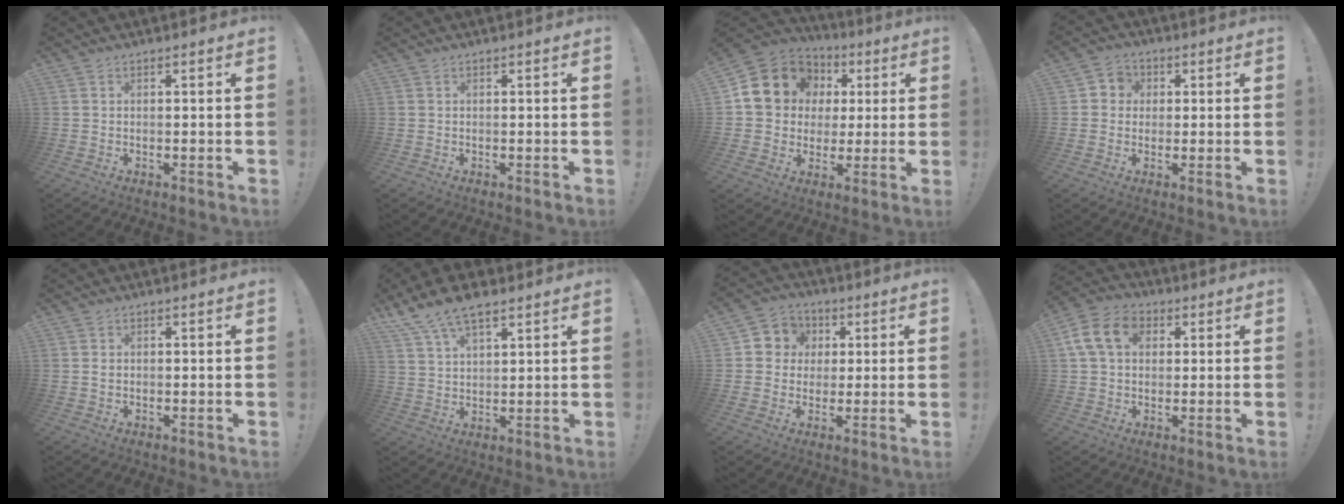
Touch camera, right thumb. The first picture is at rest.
{"total": 0.0}
{"total": 15.1, "force": [5.0, 12.9, 6.0], "torque": [-0.086, -0.015, 0.115]}
{"total": 4.5, "force": [0.1, 4.3, 1.2], "torque": [-0.019, 0.005, 0.002]}
{"total": 0.8, "force": [0.0, 0.7, 0.4], "torque": [-0.015, 0.007, 0.000]}
{"total": 9.2, "force": [6.6, 3.6, 5.2], "torque": [-0.101, -0.023, 0.127]}
{"total": 7.4, "force": [0.5, 7.2, 1.9], "torque": [-0.025, 0.006, 0.016]}
{"total": 13.1, "force": [3.7, 9.7, 8.0], "torque": [-0.132, 0.007, 0.074]}